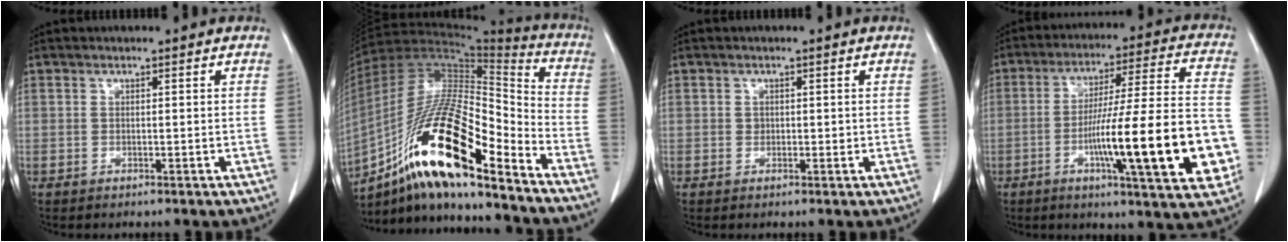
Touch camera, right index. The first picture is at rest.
{"total": 21.7, "force": [-12.4, 4.1, 17.4], "torque": [-0.338, -0.007, -0.219]}
{"total": 1.1, "force": [0.1, 1.0, 0.6], "torque": [-0.008, 0.001, 0.003]}
{"total": 21.2, "force": [-5.6, 1.8, 20.3], "torque": [-0.273, 0.006, -0.079]}